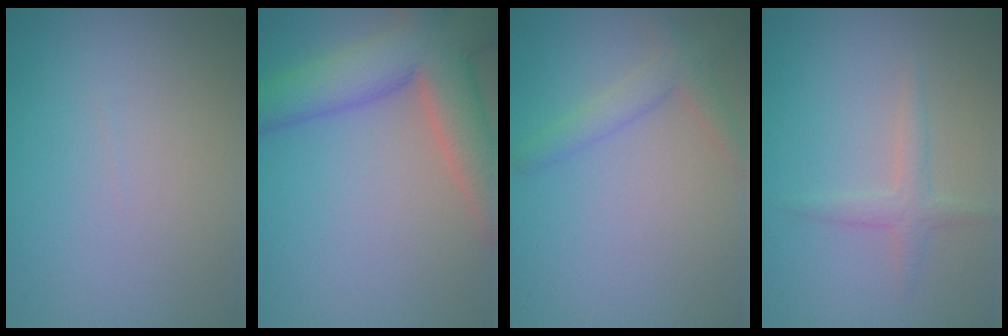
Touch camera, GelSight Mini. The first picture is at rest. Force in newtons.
{"total": 9.0, "press": 9.0, "slide": 0.6}
{"total": 2.4, "press": 2.4, "slide": 0.2}
{"total": 1.7, "press": 1.7, "slide": 0.1}